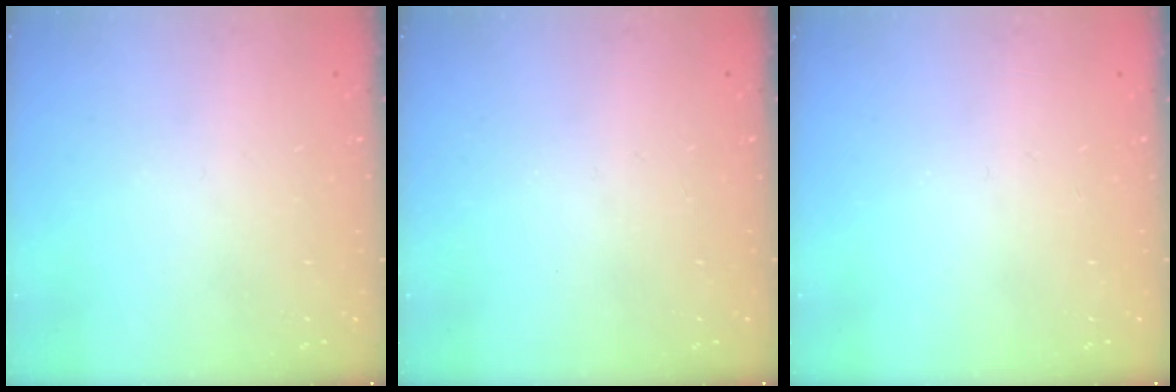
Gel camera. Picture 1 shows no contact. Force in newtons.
{"total": 0.0}
{"total": 0.0}